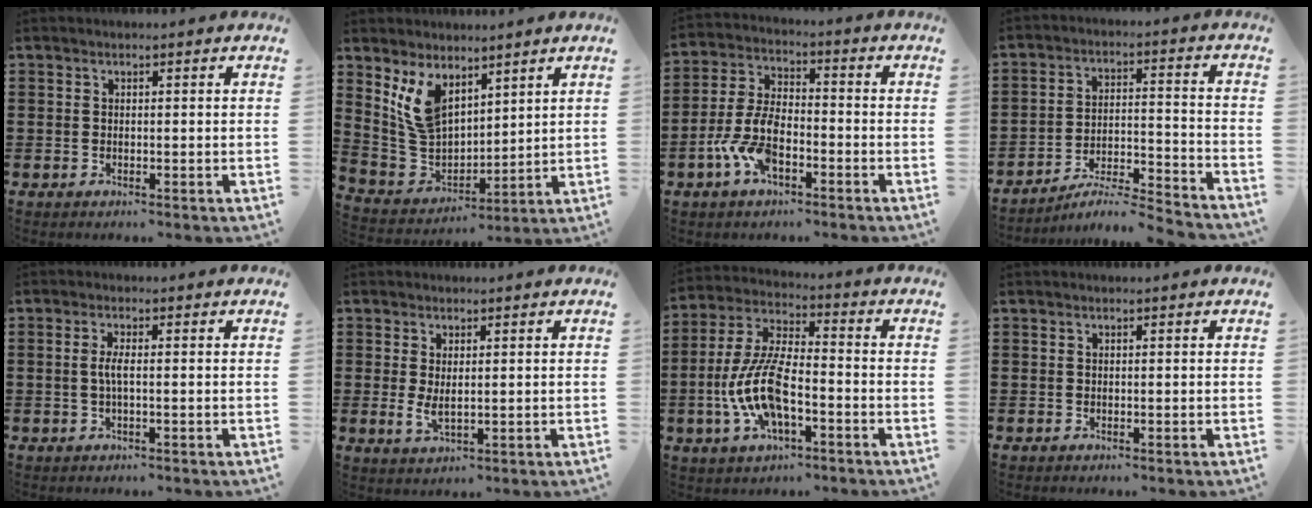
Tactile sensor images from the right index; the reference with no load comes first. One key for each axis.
{"total": 8.2, "fx": 4.8, "fy": 5.1, "fz": 4.3, "tx": -0.122, "ty": -0.009, "tz": 0.091}
{"total": 8.5, "fx": -3.5, "fy": 4.0, "fz": 6.5, "tx": -0.165, "ty": -0.004, "tz": -0.074}
{"total": 5.7, "fx": -5.4, "fy": -0.3, "fz": 1.6, "tx": -0.027, "ty": -0.013, "tz": -0.108}
{"total": 2.4, "fx": -0.3, "fy": 0.4, "fz": 2.3, "tx": -0.052, "ty": -0.003, "tz": -0.008}
{"total": 2.9, "fx": 0.6, "fy": 1.2, "fz": 2.5, "tx": -0.058, "ty": 0.000, "tz": 0.009}
{"total": 11.1, "fx": -3.3, "fy": 4.4, "fz": 9.6, "tx": -0.231, "ty": -0.011, "tz": -0.066}
{"total": 0.0}